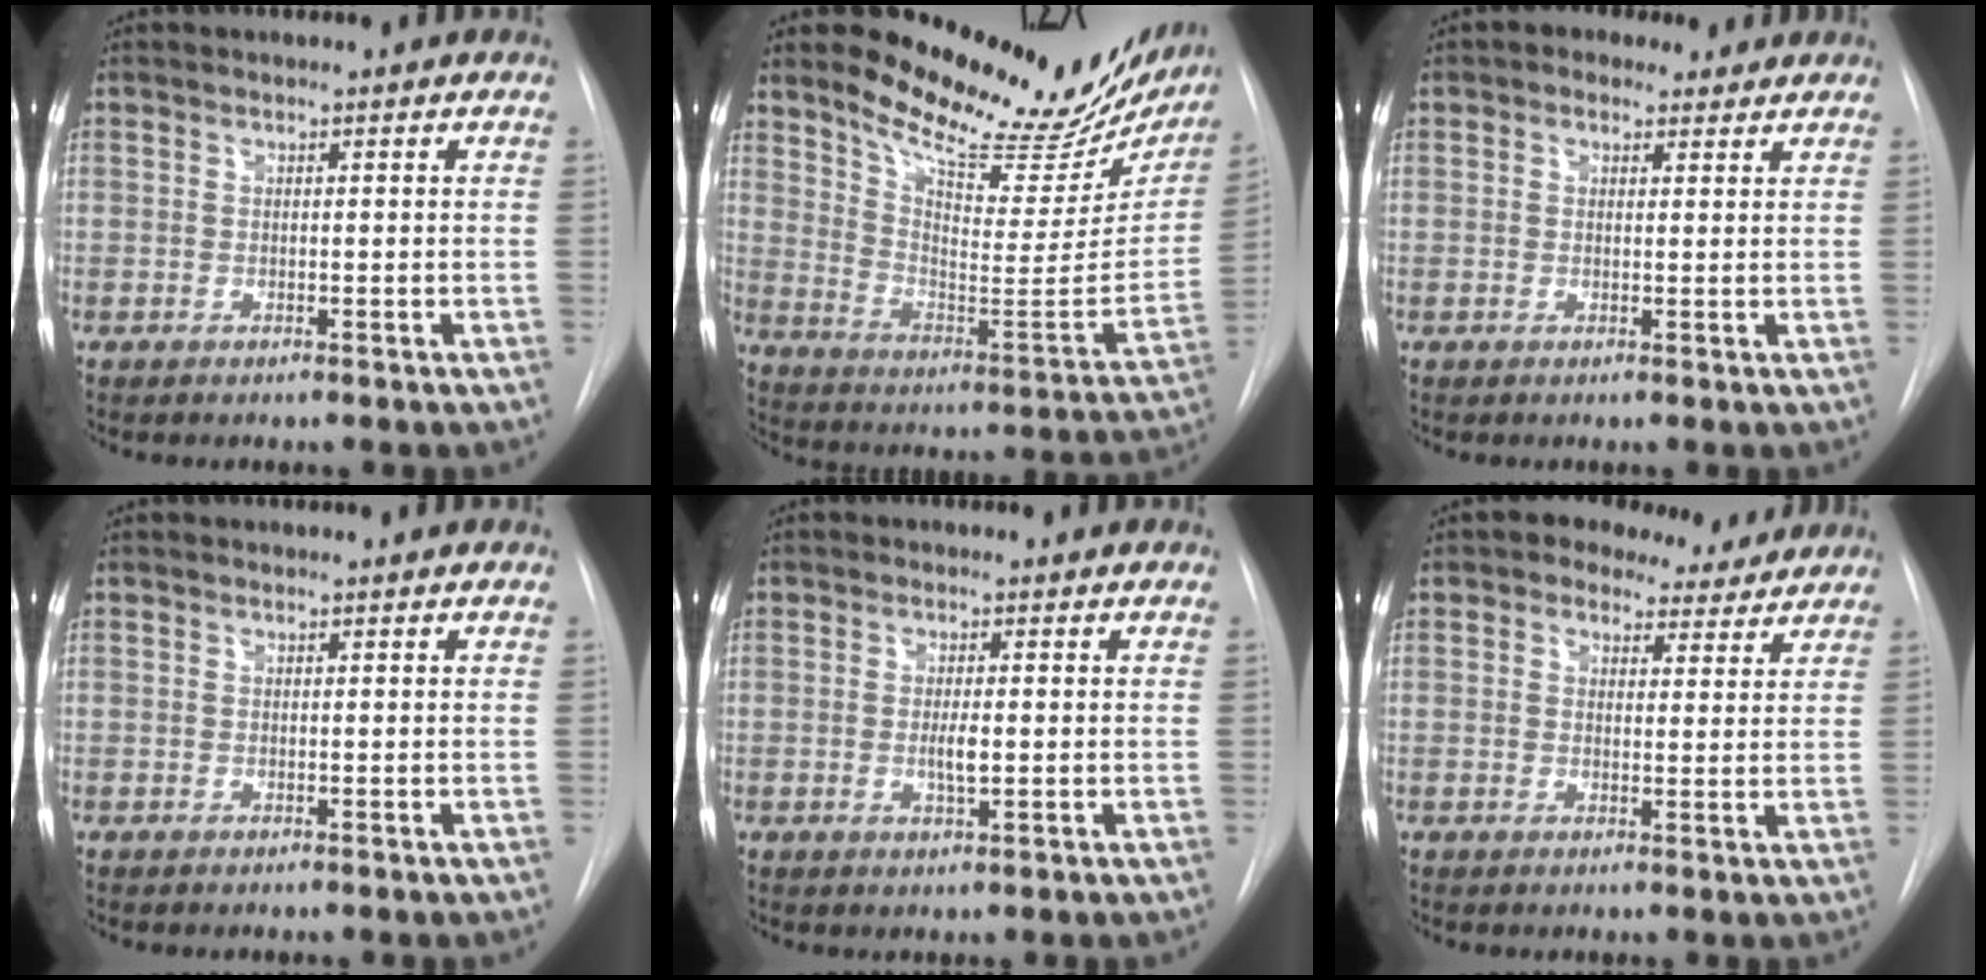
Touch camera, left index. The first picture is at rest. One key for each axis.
{"total": 24.8, "fx": 21.0, "fy": 7.5, "fz": 11.0, "tx": -0.162, "ty": -0.053, "tz": 0.283}
{"total": 3.5, "fx": 2.4, "fy": 2.3, "fz": 1.1, "tx": -0.016, "ty": 0.018, "tz": 0.033}
{"total": 0.0}
{"total": 2.6, "fx": -0.3, "fy": 0.6, "fz": 2.6, "tx": -0.049, "ty": -0.004, "tz": -0.004}
{"total": 6.2, "fx": 5.0, "fy": 3.4, "fz": 1.6, "tx": -0.014, "ty": 0.011, "tz": 0.059}